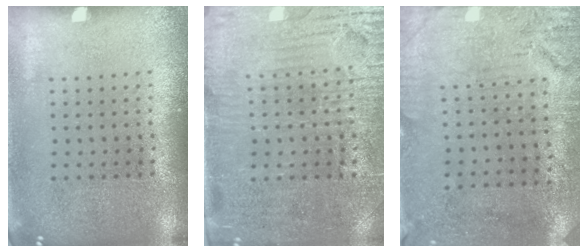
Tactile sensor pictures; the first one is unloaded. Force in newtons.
{"total": 3.9, "press": 3.5, "slide": 1.5}
{"total": 3.3, "press": 2.6, "slide": 2.0}